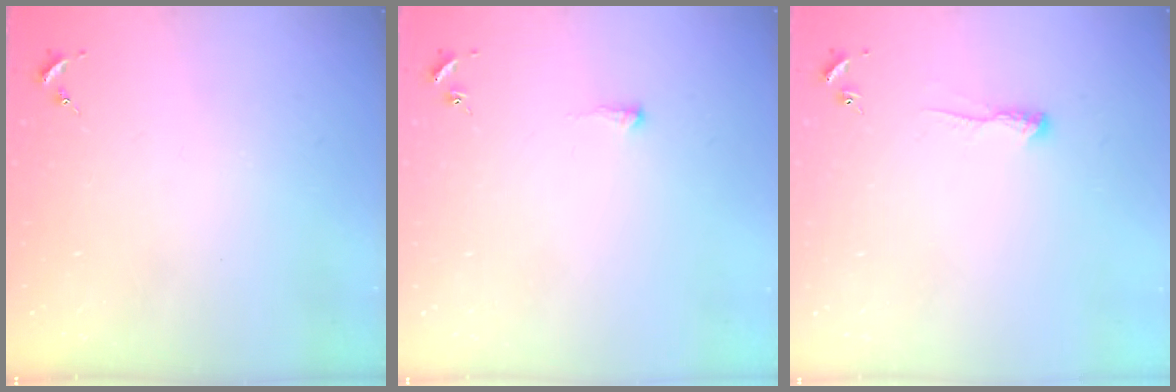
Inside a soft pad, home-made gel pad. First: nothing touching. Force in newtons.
{"total": 2.9, "press": 2.8, "slide": 0.5}
{"total": 4.9, "press": 4.8, "slide": 0.8}